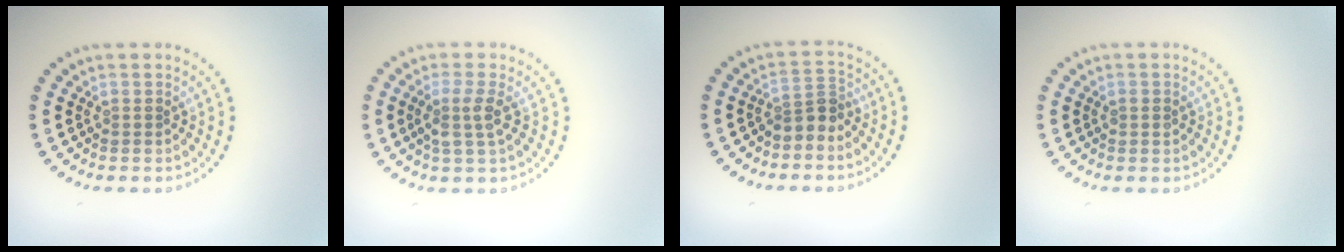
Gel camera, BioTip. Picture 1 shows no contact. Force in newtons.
{"total": 2.2, "press": 1.9, "slide": 1.2}
{"total": 2.4, "press": 1.9, "slide": 1.5}
{"total": 0.7, "press": 0.7, "slide": 0.1}